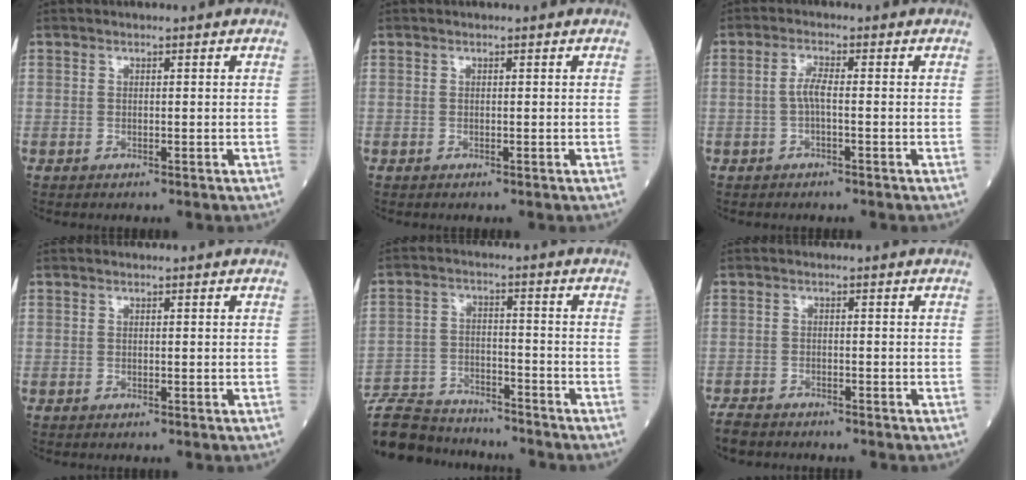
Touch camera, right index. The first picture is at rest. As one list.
[{"total": 0.0}, {"total": 2.5, "force": [-0.5, 0.3, 2.4], "torque": [-0.046, 0.003, -0.011]}, {"total": 0.0}, {"total": 14.8, "force": [-13.9, 3.2, 4.1], "torque": [-0.084, 0.013, -0.224]}, {"total": 4.6, "force": [-4.3, 1.3, 1.3], "torque": [-0.022, -0.010, -0.073]}]